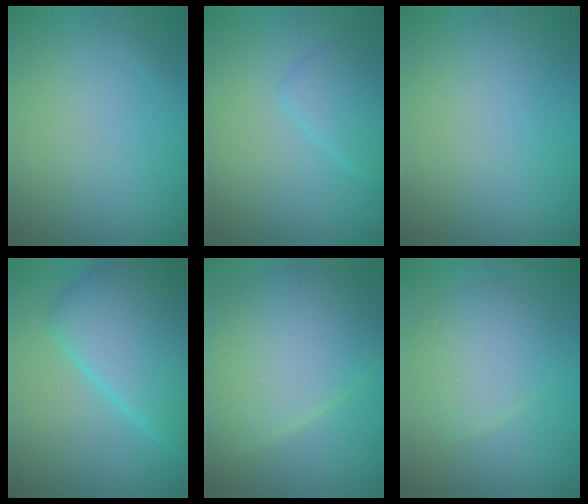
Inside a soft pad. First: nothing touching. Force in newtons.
{"total": 2.0, "press": 2.0, "slide": 0.1}
{"total": 0.0}
{"total": 8.3, "press": 8.3, "slide": 0.2}
{"total": 8.1, "press": 8.1, "slide": 0.3}
{"total": 3.8, "press": 3.8, "slide": 0.1}